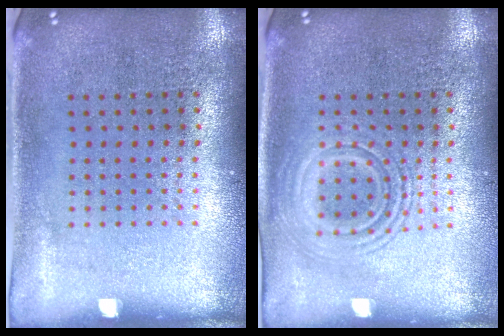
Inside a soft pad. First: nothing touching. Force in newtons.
{"total": 2.1, "press": 2.1, "slide": 0.3}